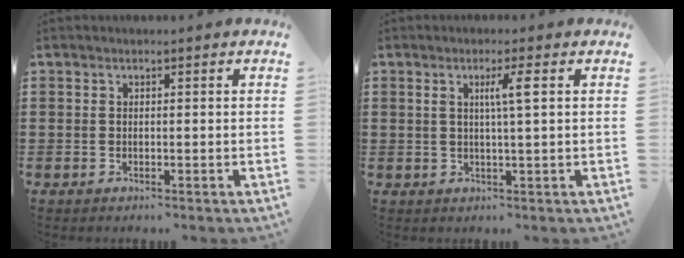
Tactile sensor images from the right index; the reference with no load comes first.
{"total": 3.6, "force": [0.9, -0.1, 3.4], "torque": [-0.068, 0.000, 0.010]}